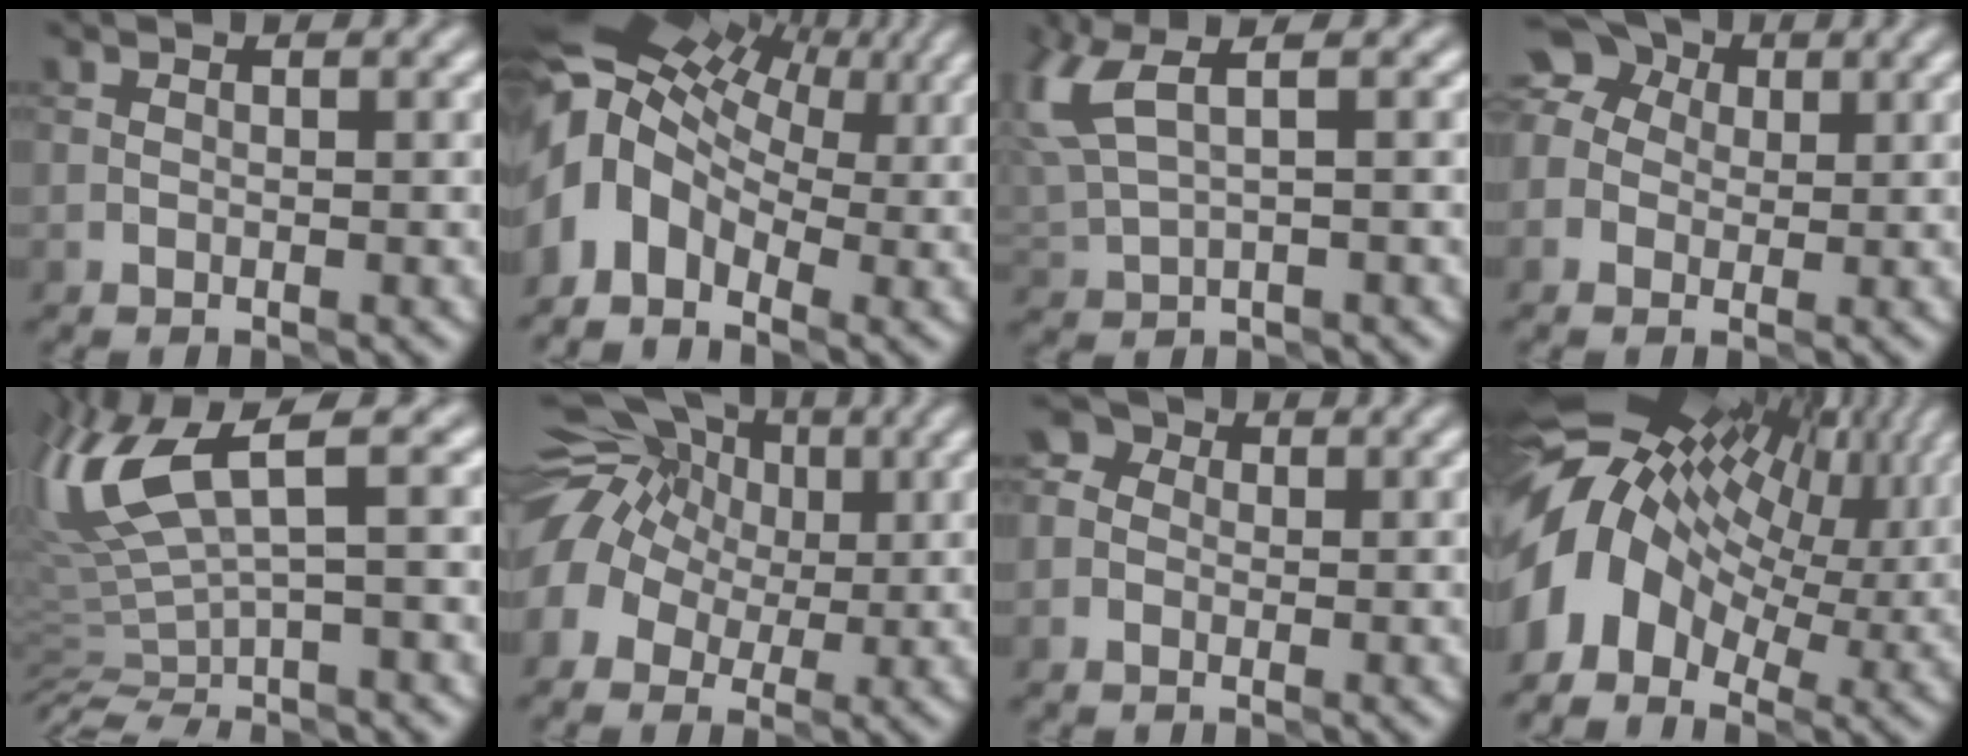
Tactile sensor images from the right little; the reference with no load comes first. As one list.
[{"total": 11.0, "force": [1.8, 7.7, 7.6], "torque": [-0.142, 0.017, 0.032]}, {"total": 5.0, "force": [2.7, 1.7, 3.9], "torque": [-0.104, 0.010, 0.062]}, {"total": 7.5, "force": [2.3, 6.0, 3.7], "torque": [-0.055, 0.036, 0.001]}, {"total": 8.1, "force": [0.9, 2.0, 7.8], "torque": [-0.173, 0.003, 0.020]}, {"total": 11.0, "force": [2.8, 8.7, 6.2], "torque": [-0.112, 0.035, 0.016]}, {"total": 2.4, "force": [0.0, 2.3, 0.7], "torque": [-0.001, 0.019, -0.009]}, {"total": 14.7, "force": [2.2, 9.9, 10.7], "torque": [-0.228, 0.010, 0.043]}]